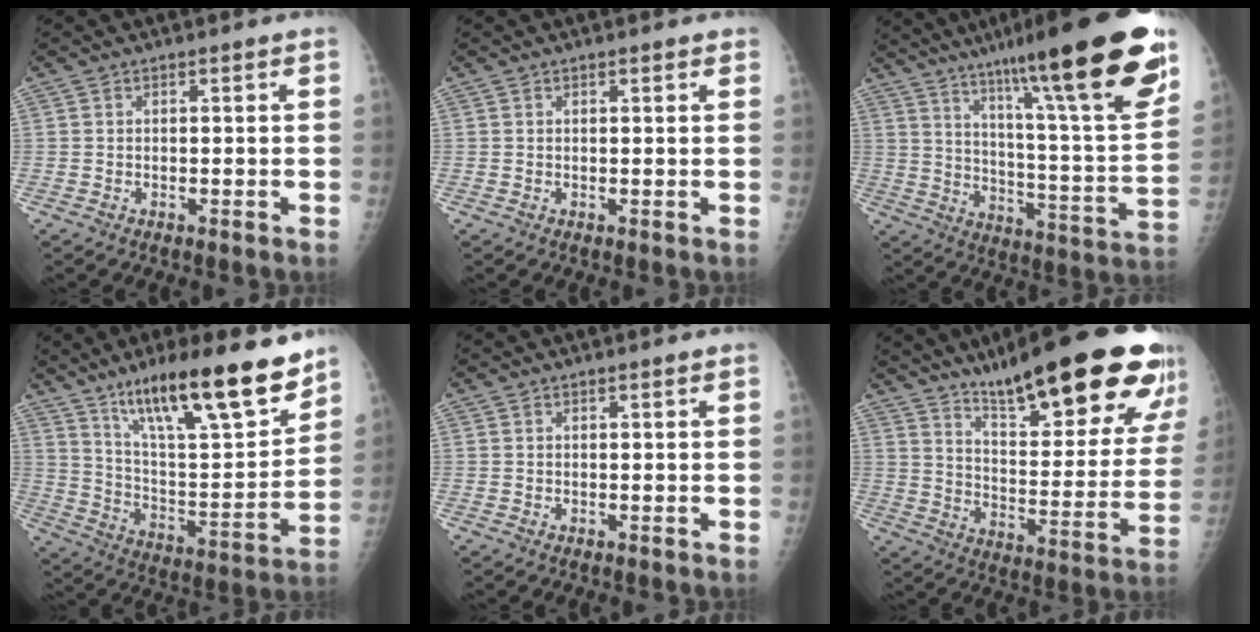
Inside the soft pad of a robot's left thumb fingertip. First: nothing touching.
{"total": 1.1, "force": [0.8, 0.4, 0.7], "torque": [-0.010, -0.002, 0.009]}
{"total": 29.1, "force": [18.2, 3.7, 22.4], "torque": [-0.318, -0.053, 0.276]}
{"total": 23.7, "force": [16.2, 5.3, 16.5], "torque": [-0.241, -0.072, 0.273]}
{"total": 0.0}
{"total": 28.5, "force": [19.2, 6.3, 20.0], "torque": [-0.257, -0.079, 0.283]}